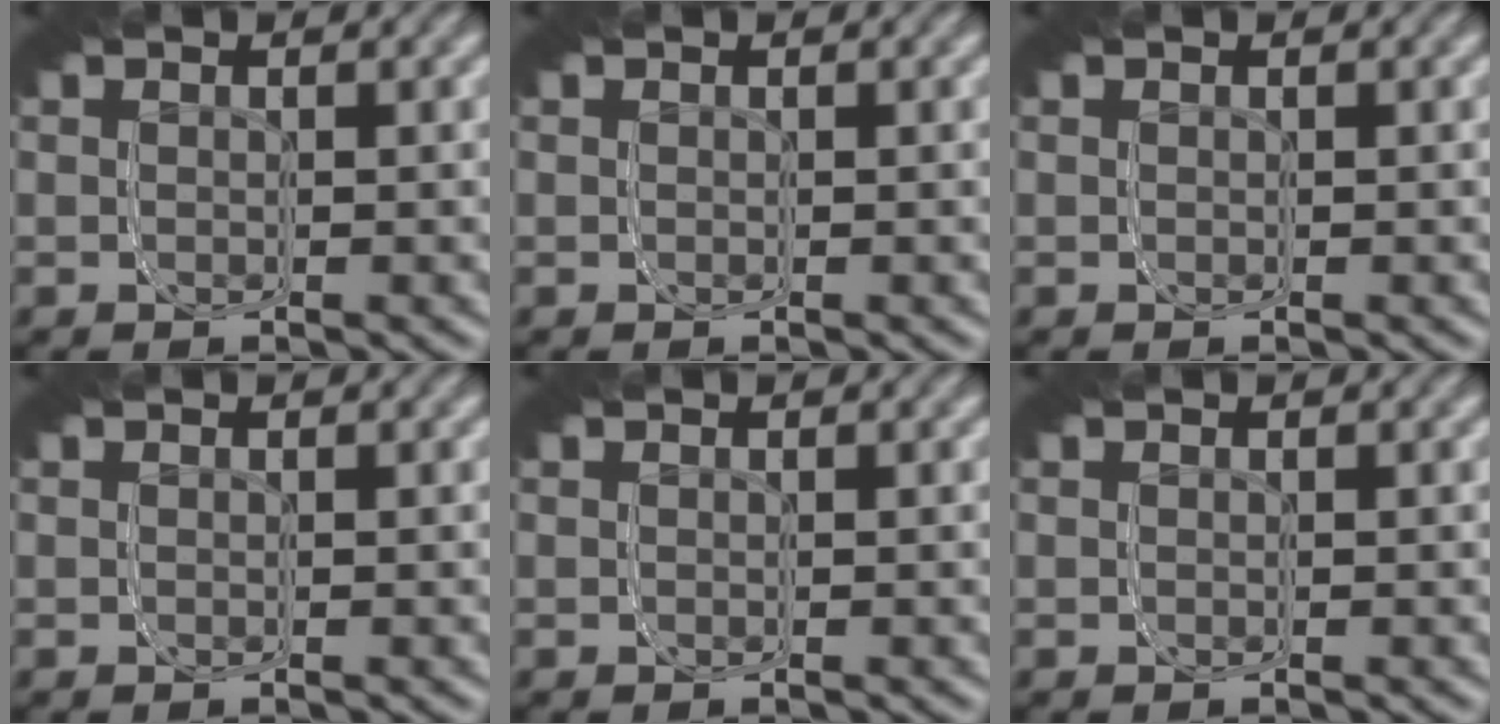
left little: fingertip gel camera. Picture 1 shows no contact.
{"total": 0.0}
{"total": 0.0}
{"total": 0.0}
{"total": 0.0}
{"total": 0.0}